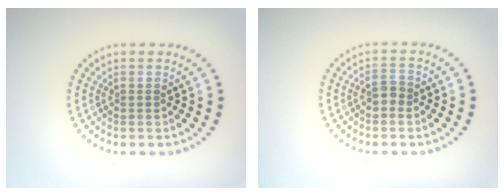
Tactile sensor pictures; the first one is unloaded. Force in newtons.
{"total": 1.2, "press": 1.2, "slide": 0.3}